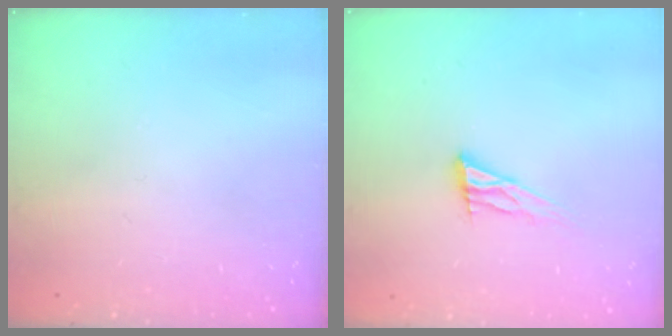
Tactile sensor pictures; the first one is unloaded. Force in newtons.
{"total": 9.2, "press": 9.1, "slide": 0.7}